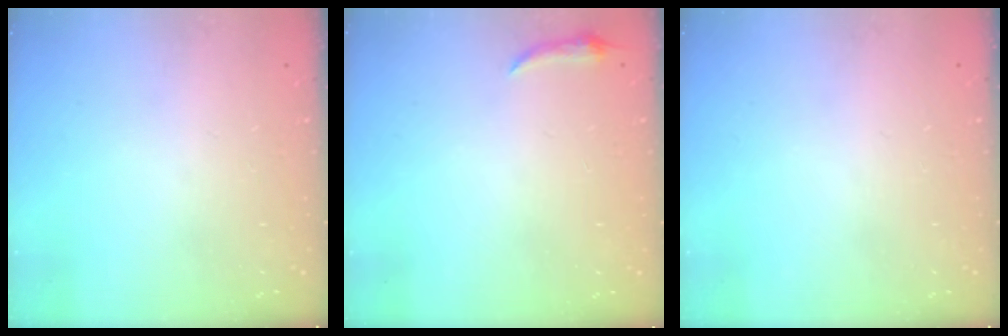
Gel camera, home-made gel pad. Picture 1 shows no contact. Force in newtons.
{"total": 3.7, "press": 3.6, "slide": 0.8}
{"total": 0.0}